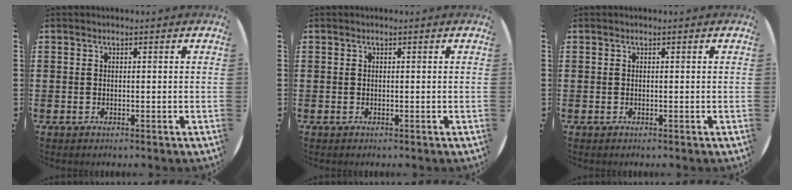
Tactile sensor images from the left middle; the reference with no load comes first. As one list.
[{"total": 0.0}, {"total": 0.0}]